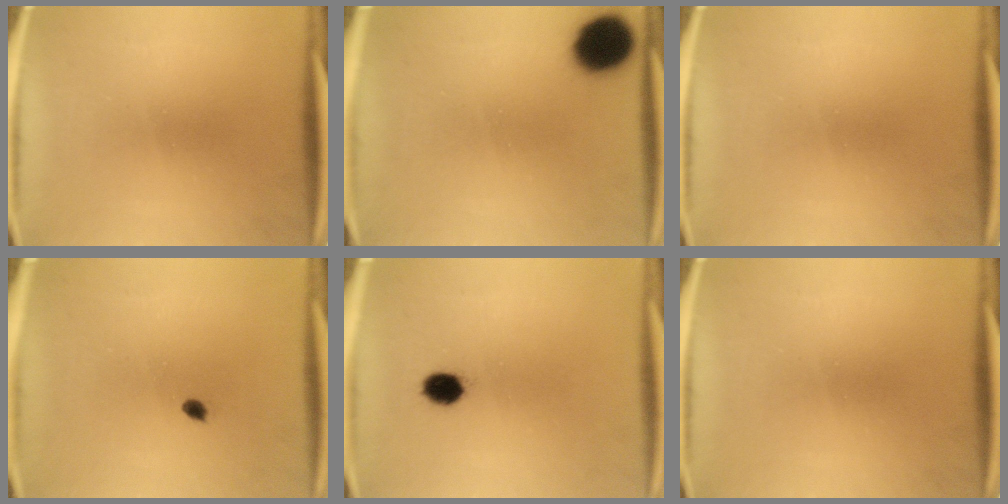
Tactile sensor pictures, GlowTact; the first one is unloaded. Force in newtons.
{"total": 12.0}
{"total": 0.0}
{"total": 1.1}
{"total": 4.1}
{"total": 0.0}